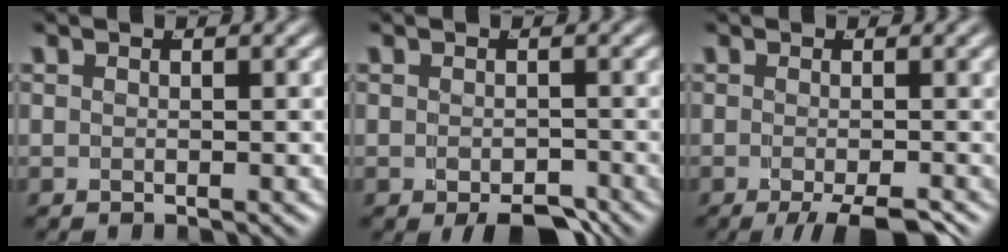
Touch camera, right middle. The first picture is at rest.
{"total": 3.3, "force": [-2.3, 1.1, 2.2], "torque": [-0.030, -0.021, -0.026]}
{"total": 5.2, "force": [-3.5, 1.0, 3.7], "torque": [-0.043, -0.017, -0.043]}